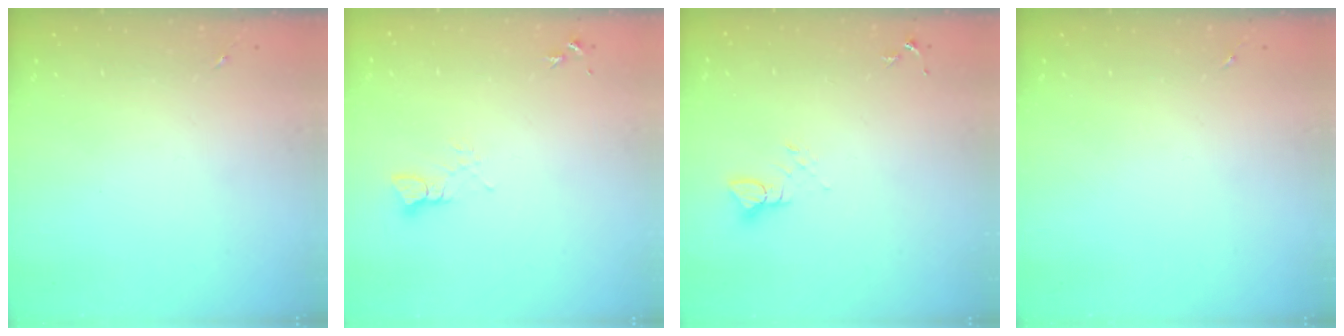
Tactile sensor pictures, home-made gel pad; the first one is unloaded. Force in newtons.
{"total": 3.3, "press": 3.3, "slide": 0.0}
{"total": 3.9, "press": 3.9, "slide": 0.2}
{"total": 0.0}